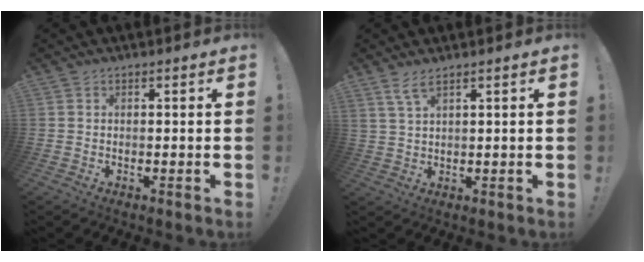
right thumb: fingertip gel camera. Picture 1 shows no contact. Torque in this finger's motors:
{"motor_torque": [0.37, 0.56, 0.31, 0.54, 0.07]}